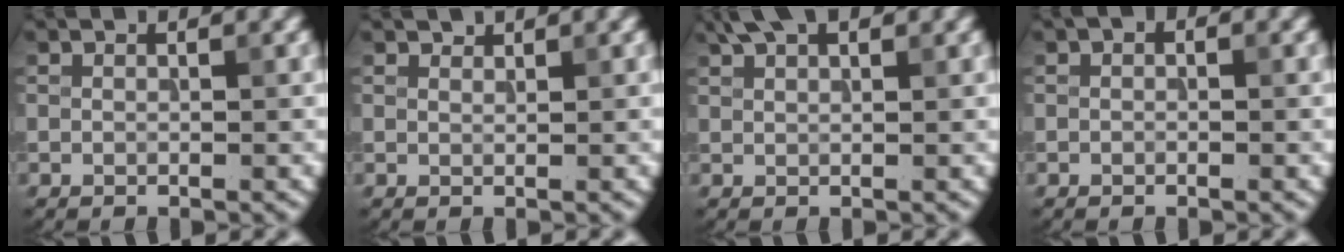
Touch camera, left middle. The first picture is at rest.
{"total": 1.0, "force": [1.0, 0.2, 0.1], "torque": [-0.004, -0.001, 0.016]}
{"total": 2.9, "force": [2.1, 0.9, 1.7], "torque": [-0.025, 0.007, 0.039]}
{"total": 0.7, "force": [0.1, 0.5, 0.5], "torque": [-0.006, -0.001, -0.004]}